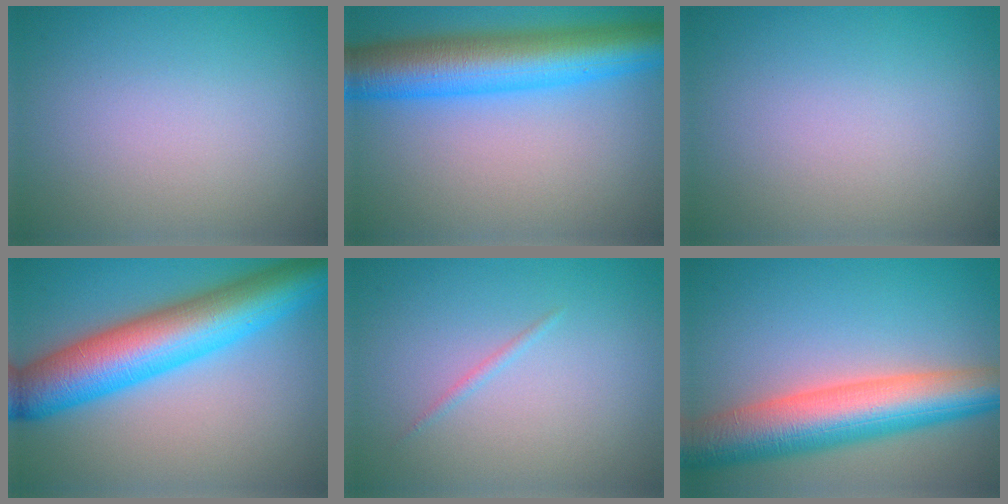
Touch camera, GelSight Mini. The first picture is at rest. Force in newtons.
{"total": 9.3, "press": 9.3, "slide": 0.2}
{"total": 0.0}
{"total": 10.5, "press": 10.5, "slide": 0.3}
{"total": 0.6, "press": 0.6, "slide": 0.0}
{"total": 9.7, "press": 9.7, "slide": 0.6}